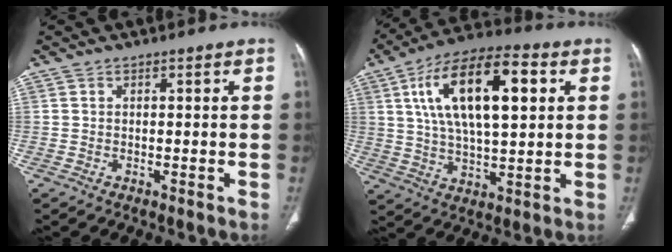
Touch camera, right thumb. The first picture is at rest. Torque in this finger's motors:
{"motor_torque": [-0.74, 4.26, 2.03, 0.42, 0.57]}